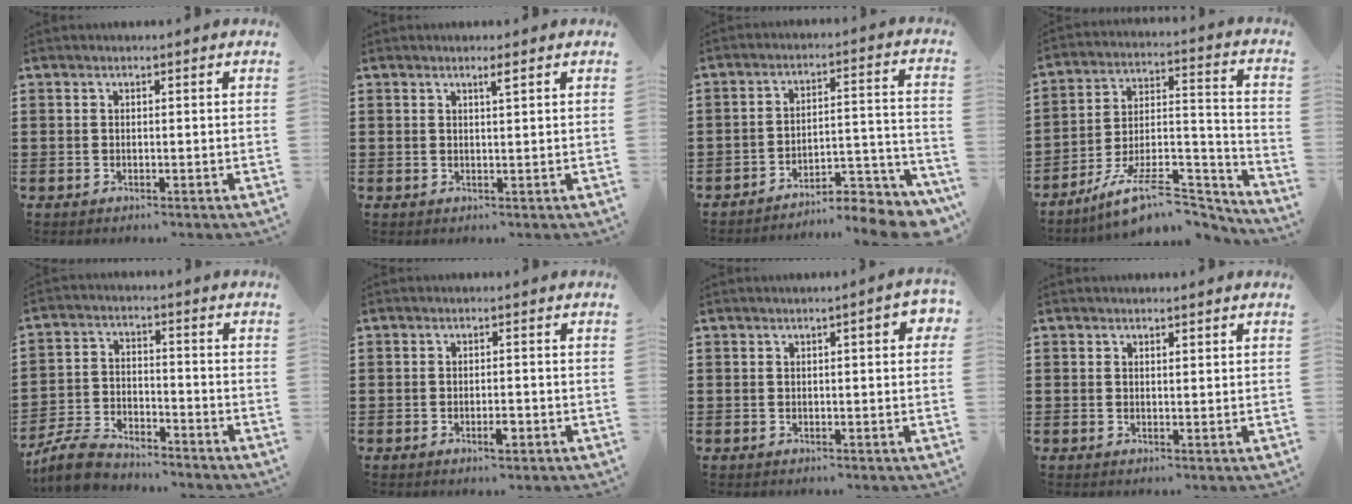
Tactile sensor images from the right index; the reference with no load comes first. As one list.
[{"total": 1.4, "force": [0.8, 0.0, 1.1], "torque": [-0.021, -0.001, 0.013]}, {"total": 7.1, "force": [-6.7, 0.9, 2.1], "torque": [-0.023, 0.007, -0.131]}, {"total": 11.8, "force": [-8.9, 3.8, 6.6], "torque": [-0.103, 0.032, -0.163]}, {"total": 6.4, "force": [-6.0, 1.4, 1.7], "torque": [-0.051, 0.006, -0.122]}, {"total": 2.3, "force": [-1.1, 0.8, 1.9], "torque": [-0.034, 0.001, -0.020]}, {"total": 2.5, "force": [0.5, 0.4, 2.4], "torque": [-0.037, 0.002, 0.005]}, {"total": 0.7, "force": [0.5, 0.3, 0.3], "torque": [-0.007, 0.002, 0.010]}]